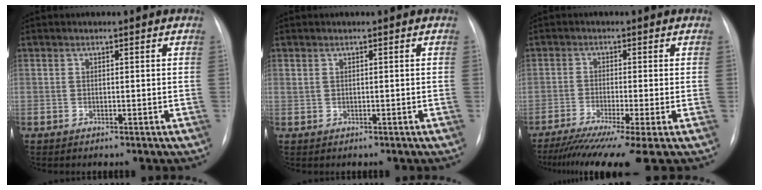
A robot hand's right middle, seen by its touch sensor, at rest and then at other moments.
{"total": 0.6, "force": [0.5, 0.1, 0.3], "torque": [-0.009, 0.005, 0.011]}
{"total": 11.3, "force": [-8.3, -0.7, 7.6], "torque": [-0.120, -0.034, -0.132]}